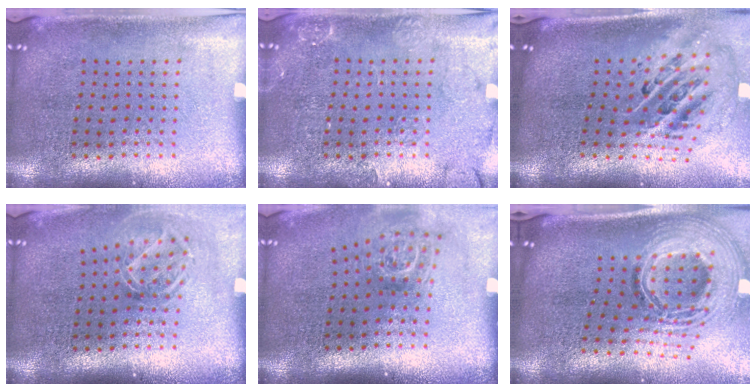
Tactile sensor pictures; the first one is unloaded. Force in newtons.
{"total": 2.4, "press": 2.4, "slide": 0.4}
{"total": 2.9, "press": 1.9, "slide": 2.1}
{"total": 1.8, "press": 1.3, "slide": 1.3}
{"total": 1.8, "press": 1.2, "slide": 1.3}
{"total": 2.8, "press": 1.9, "slide": 2.1}